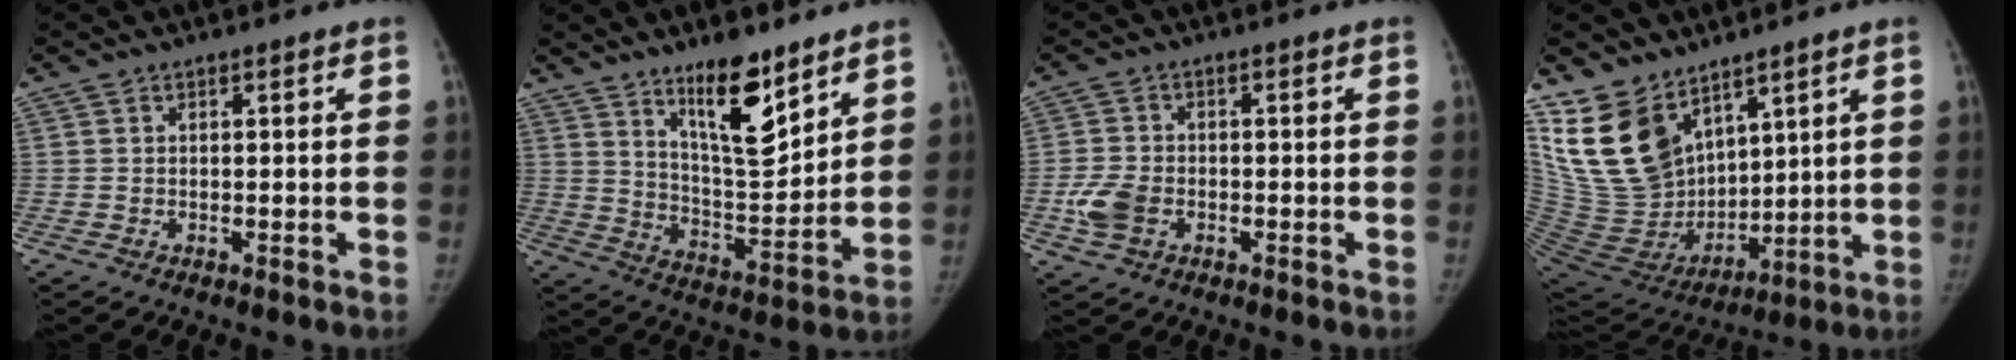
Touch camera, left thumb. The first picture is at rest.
{"total": 13.6, "force": [9.1, 4.2, 9.2], "torque": [-0.118, -0.076, 0.162]}
{"total": 5.7, "force": [-1.9, 4.0, 3.6], "torque": [-0.077, 0.006, -0.037]}
{"total": 17.6, "force": [11.0, 10.5, 8.9], "torque": [-0.137, -0.059, 0.235]}